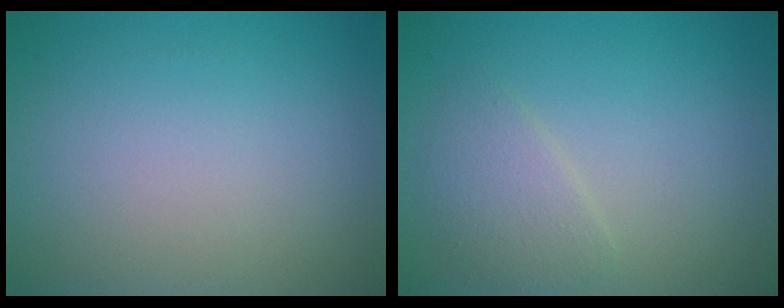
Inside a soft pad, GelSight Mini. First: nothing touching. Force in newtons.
{"total": 2.2, "press": 2.2, "slide": 0.1}